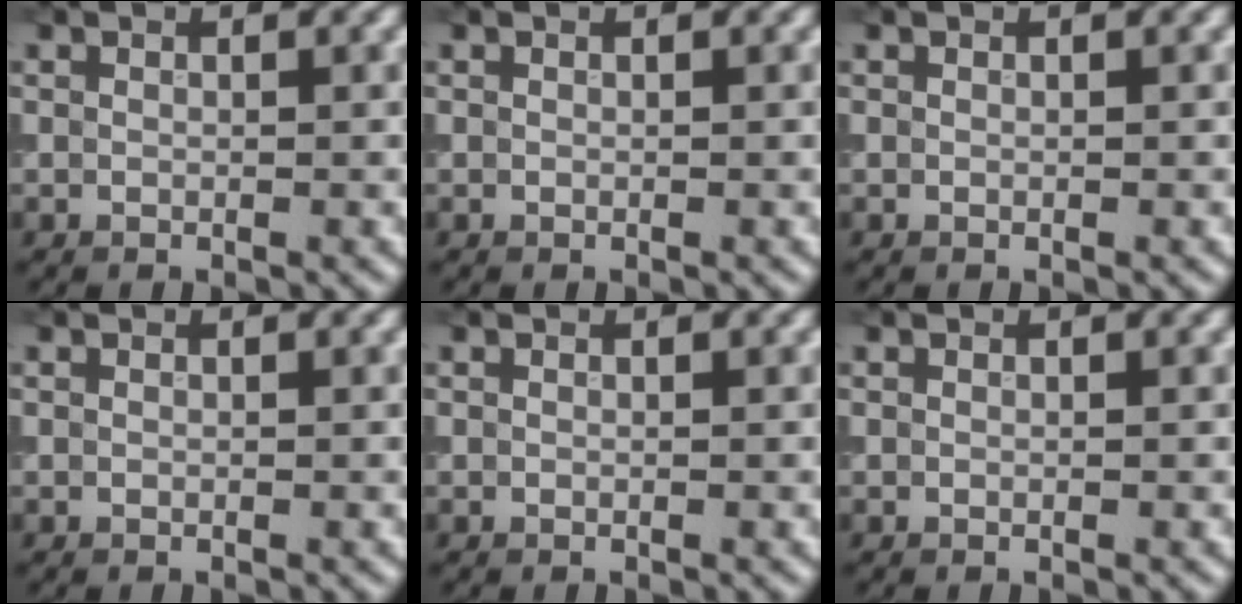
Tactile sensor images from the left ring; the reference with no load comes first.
{"total": 0.0}
{"total": 0.0}
{"total": 0.0}
{"total": 0.0}
{"total": 0.0}